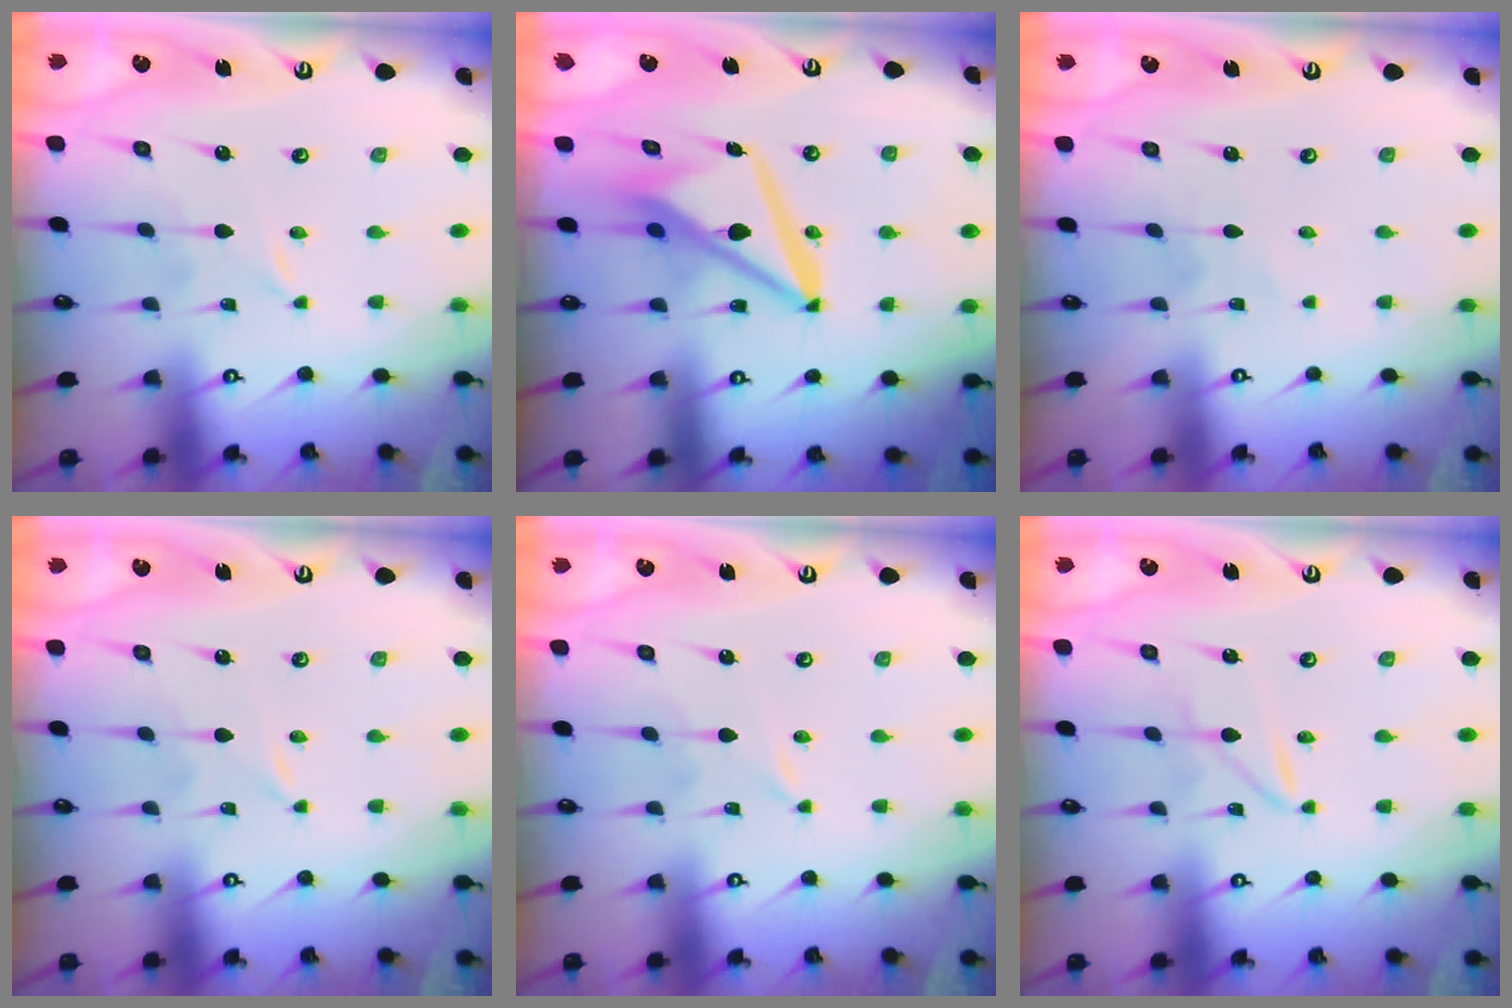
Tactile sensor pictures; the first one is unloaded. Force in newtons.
{"total": 10.8, "press": 10.7, "slide": 1.8}
{"total": 1.5, "press": 1.5, "slide": 0.2}
{"total": 0.0}
{"total": 0.0}
{"total": 1.6, "press": 1.5, "slide": 0.2}